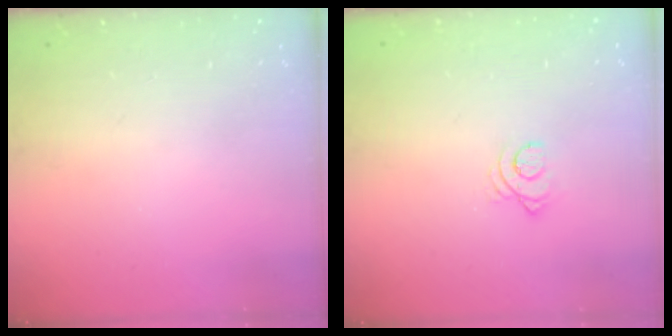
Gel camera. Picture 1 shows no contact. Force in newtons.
{"total": 2.9, "press": 2.9, "slide": 0.4}